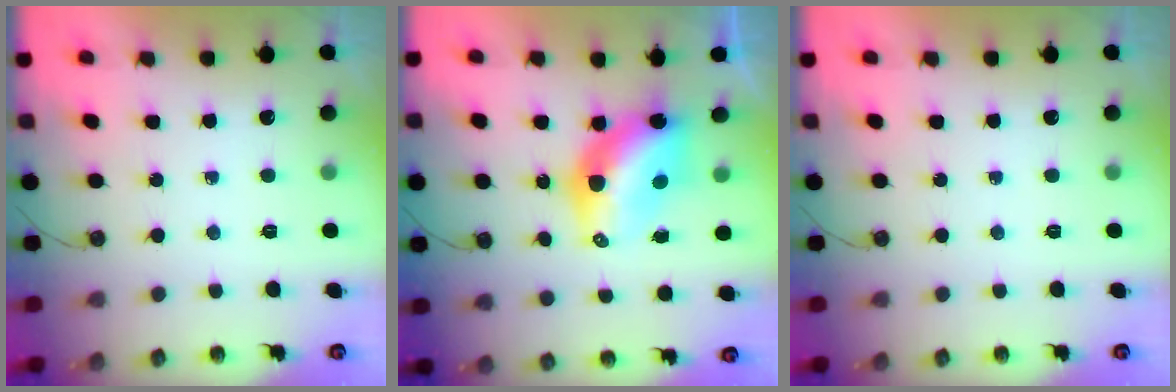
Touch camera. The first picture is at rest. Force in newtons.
{"total": 10.1, "press": 10.0, "slide": 0.9}
{"total": 0.0}